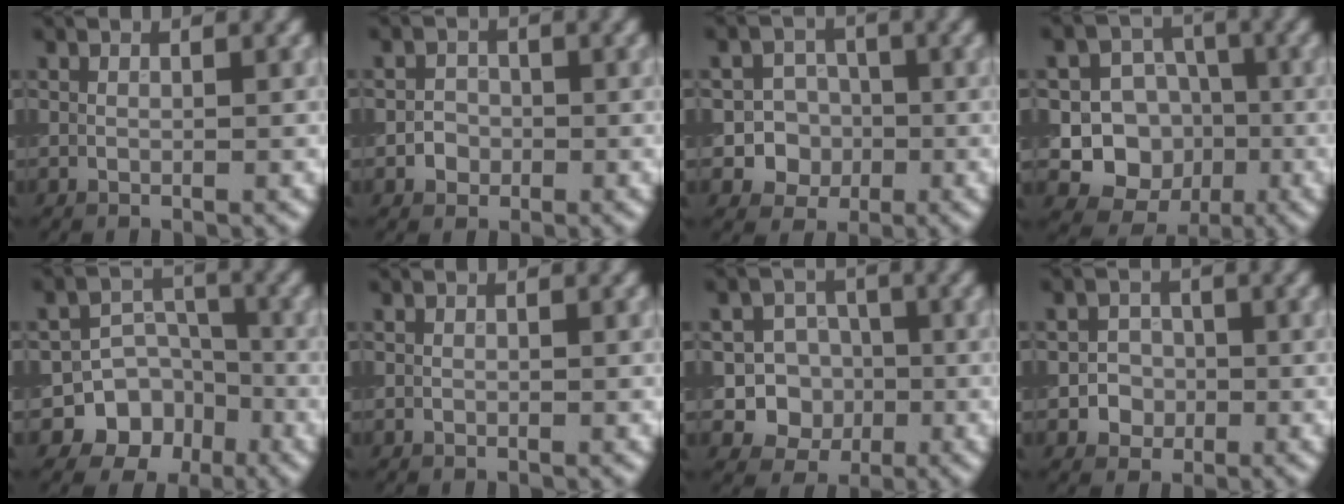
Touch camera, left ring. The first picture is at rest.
{"total": 1.6, "force": [-0.5, 1.5, 0.4], "torque": [0.003, 0.002, -0.013]}
{"total": 5.4, "force": [-1.4, 5.1, 1.1], "torque": [0.012, 0.009, -0.041]}
{"total": 9.7, "force": [-1.7, 9.0, 2.9], "torque": [-0.037, 0.002, -0.049]}
{"total": 8.0, "force": [-4.1, 6.7, 1.5], "torque": [0.002, -0.008, -0.094]}
{"total": 0.0}
{"total": 6.2, "force": [-1.3, 5.8, 1.7], "torque": [-0.004, 0.010, -0.047]}
{"total": 2.5, "force": [-0.6, 2.3, 0.6], "torque": [0.014, -0.002, -0.021]}